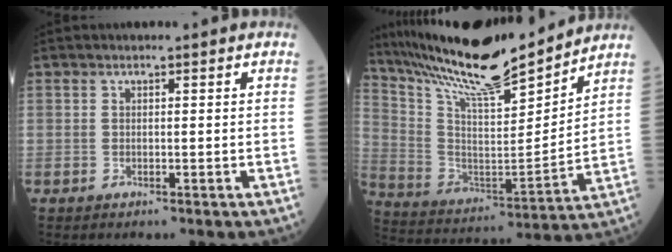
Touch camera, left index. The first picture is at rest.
{"total": 20.1, "force": [17.9, 1.7, 8.9], "torque": [-0.177, -0.008, 0.310]}